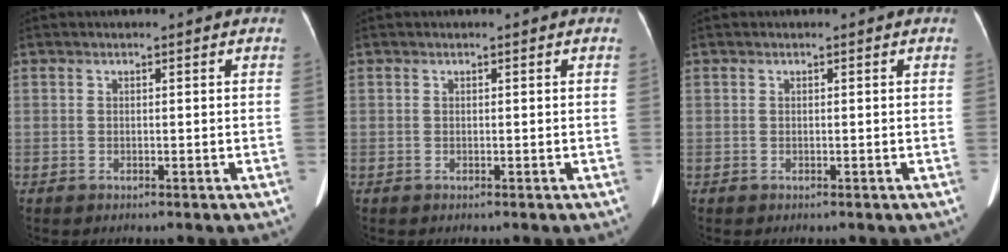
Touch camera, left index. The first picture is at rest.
{"total": 0.0}
{"total": 0.0}